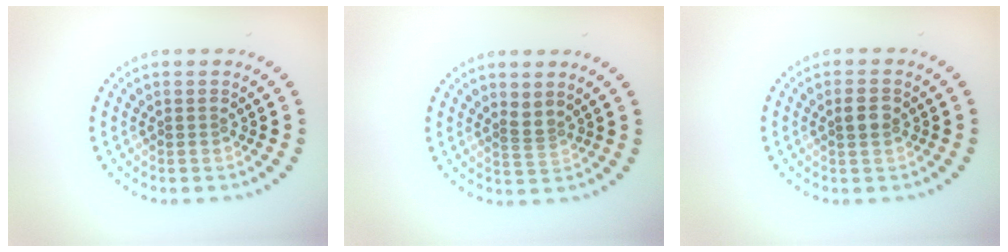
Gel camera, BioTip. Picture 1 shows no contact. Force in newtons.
{"total": 1.2, "press": 0.8, "slide": 0.9}
{"total": 1.8, "press": 1.8, "slide": 0.4}